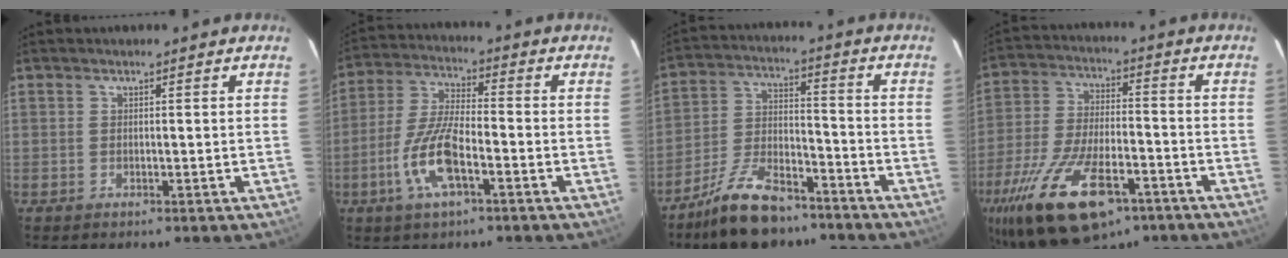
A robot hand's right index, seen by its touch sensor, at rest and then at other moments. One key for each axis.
{"total": 11.0, "fx": -4.6, "fy": 3.3, "fz": 9.5, "tx": -0.204, "ty": -0.003, "tz": -0.091}
{"total": 14.3, "fx": -11.0, "fy": 5.5, "fz": 7.3, "tx": -0.151, "ty": 0.009, "tz": -0.190}
{"total": 23.5, "fx": -13.6, "fy": 10.5, "fz": 16.1, "tx": -0.338, "ty": -0.043, "tz": -0.224}